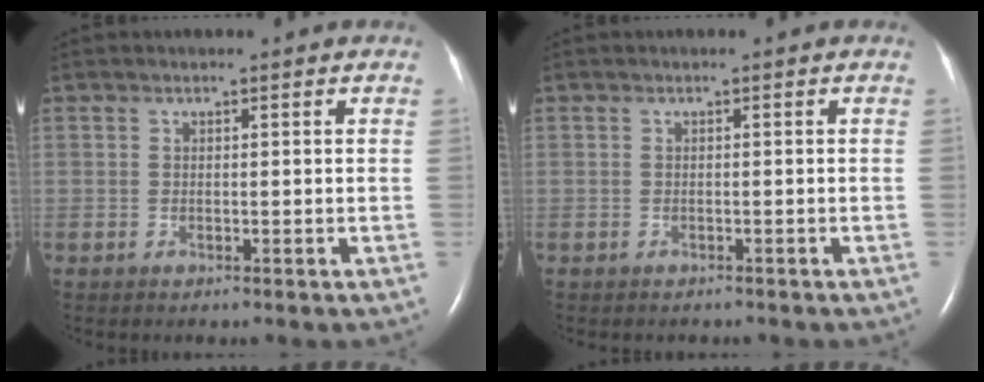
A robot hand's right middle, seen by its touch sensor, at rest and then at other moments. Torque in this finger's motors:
{"motor_torque": [0.00, 0.00, 0.00, 0.00]}